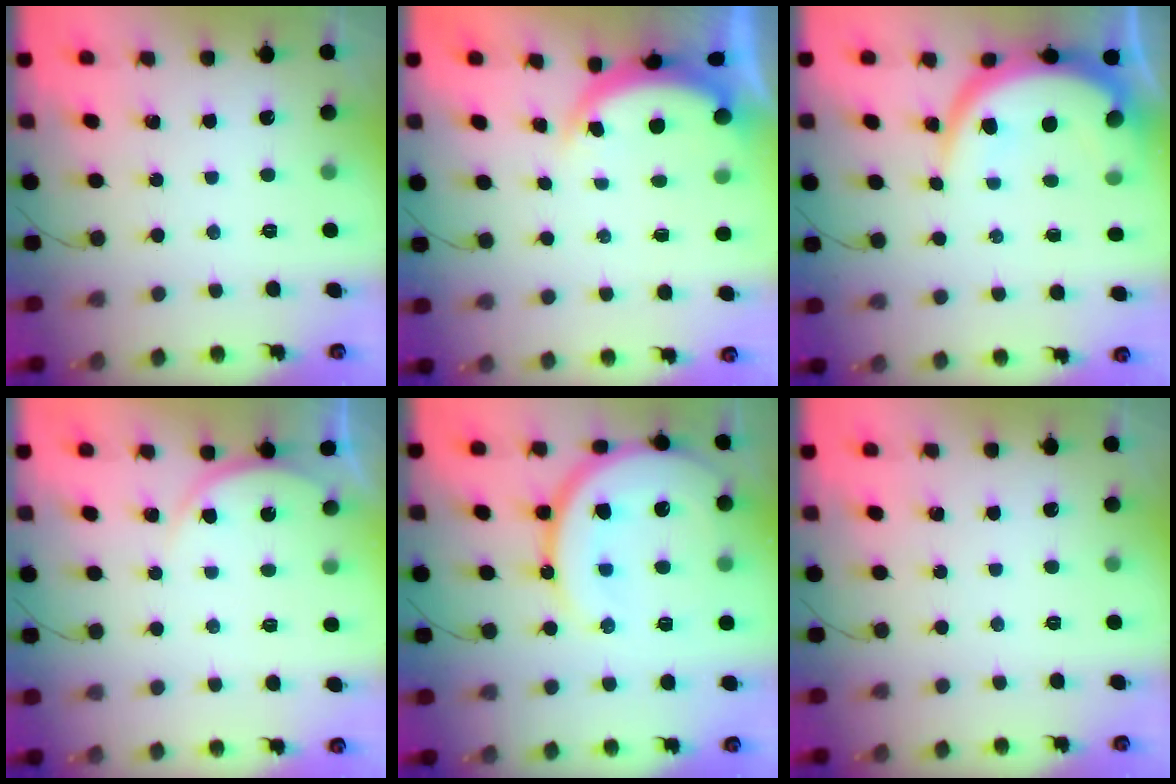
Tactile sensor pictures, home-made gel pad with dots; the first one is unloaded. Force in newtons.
{"total": 5.0, "press": 4.8, "slide": 1.3}
{"total": 10.8, "press": 10.7, "slide": 1.0}
{"total": 3.7, "press": 3.7, "slide": 0.6}
{"total": 16.9, "press": 16.8, "slide": 1.8}
{"total": 0.0}